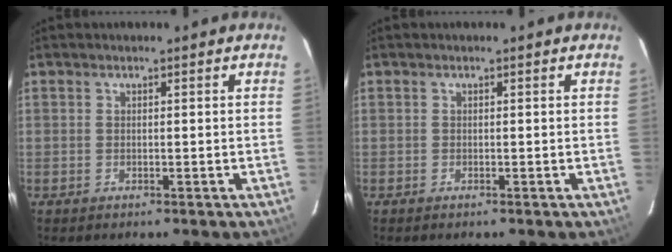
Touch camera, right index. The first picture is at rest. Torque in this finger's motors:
{"motor_torque": [0.10, -0.15, 0.04, 0.01]}